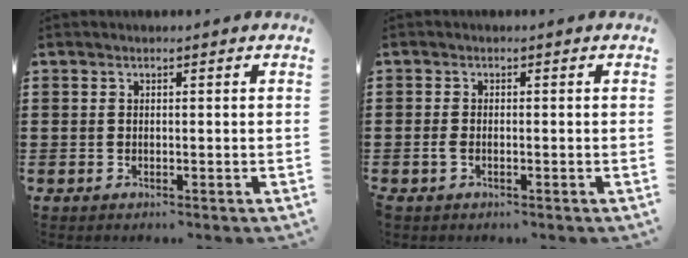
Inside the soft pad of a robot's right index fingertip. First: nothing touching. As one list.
[{"total": 1.1, "force": [-0.6, 0.5, 0.9], "torque": [-0.026, -0.004, -0.013]}]